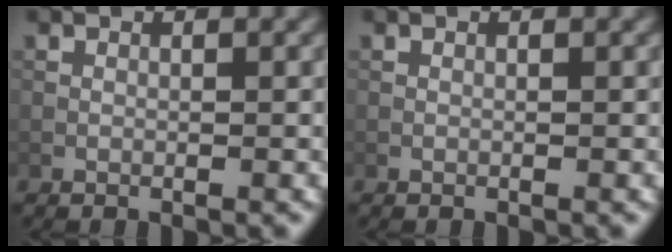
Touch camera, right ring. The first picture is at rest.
{"total": 0.0}